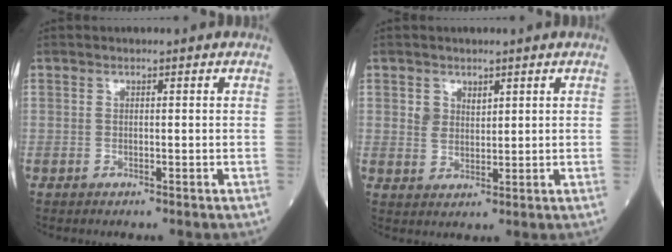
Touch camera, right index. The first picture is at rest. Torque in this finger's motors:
{"motor_torque": [-0.03, 0.01, 0.01, 0.03]}